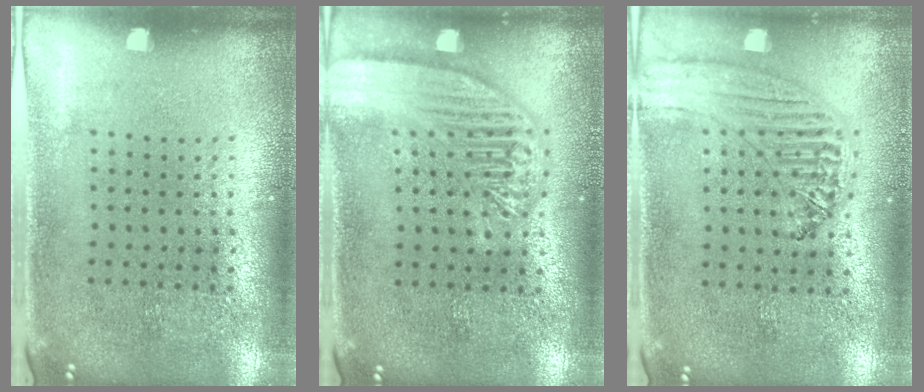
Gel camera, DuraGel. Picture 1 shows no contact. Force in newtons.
{"total": 2.8, "press": 2.8, "slide": 0.3}
{"total": 1.3, "press": 1.3, "slide": 0.1}